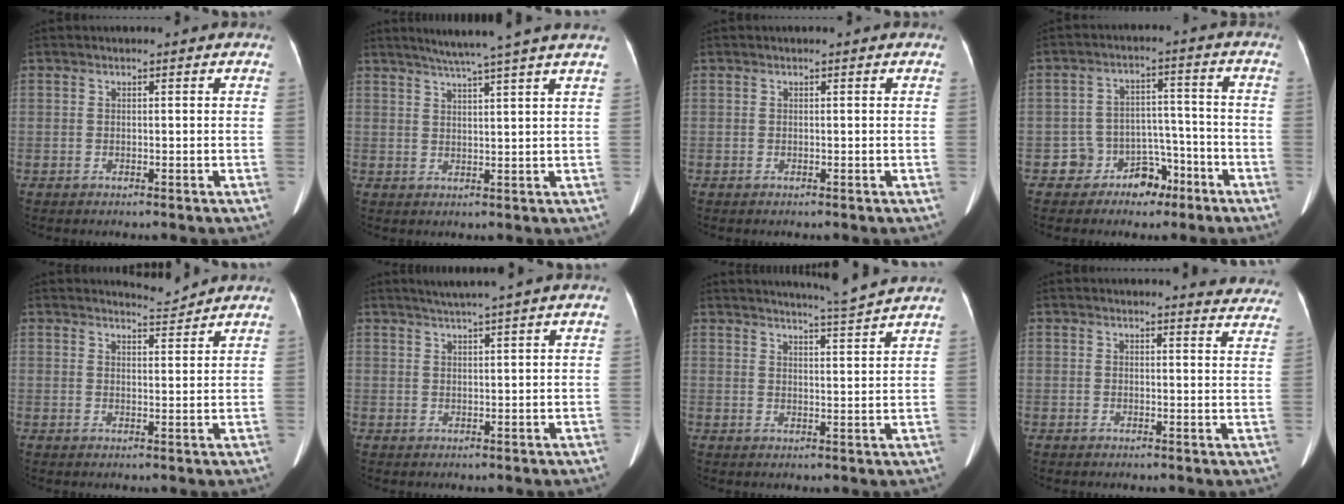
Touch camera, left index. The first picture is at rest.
{"total": 9.3, "force": [7.5, -1.7, 5.2], "torque": [-0.076, 0.014, 0.094]}
{"total": 0.0}
{"total": 6.3, "force": [-4.3, 4.4, 1.4], "torque": [-0.012, 0.021, -0.061]}
{"total": 2.5, "force": [2.4, -0.7, -0.5], "torque": [0.000, -0.013, 0.044]}
{"total": 2.6, "force": [1.9, -0.7, 1.6], "torque": [-0.030, 0.005, 0.039]}
{"total": 5.6, "force": [5.1, -2.0, 1.0], "torque": [-0.023, -0.017, 0.076]}
{"total": 7.5, "force": [7.3, 1.3, 0.9], "torque": [0.017, -0.026, 0.049]}